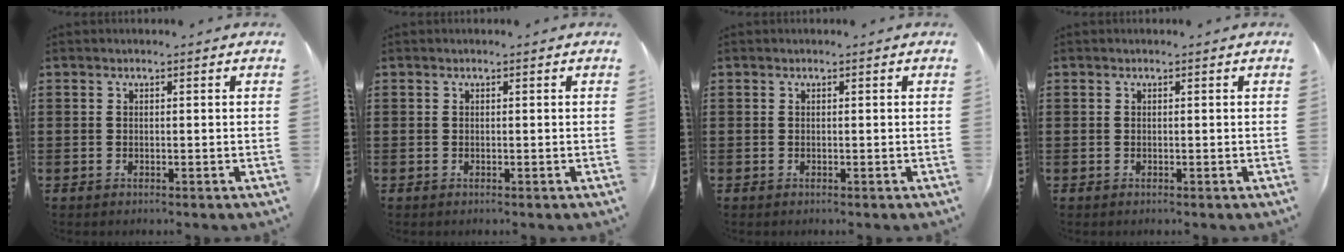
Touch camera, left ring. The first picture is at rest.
{"total": 0.0}
{"total": 0.0}
{"total": 0.0}